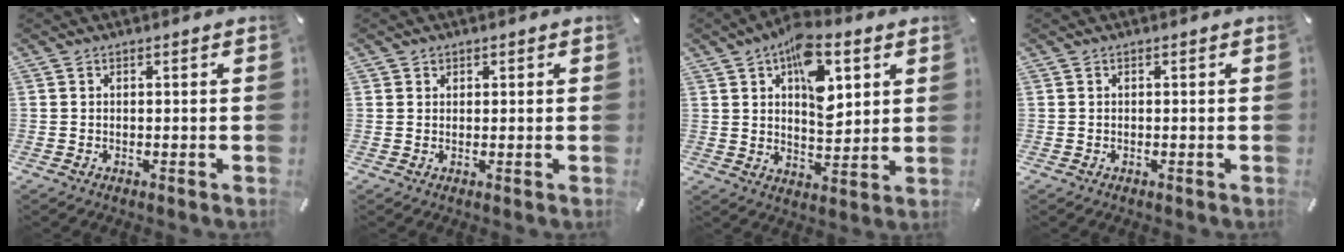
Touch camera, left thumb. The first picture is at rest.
{"total": 1.2, "force": [0.6, 1.0, 0.2], "torque": [0.004, -0.001, 0.009]}
{"total": 13.5, "force": [6.1, 7.4, 9.5], "torque": [-0.131, -0.020, 0.102]}
{"total": 0.0}